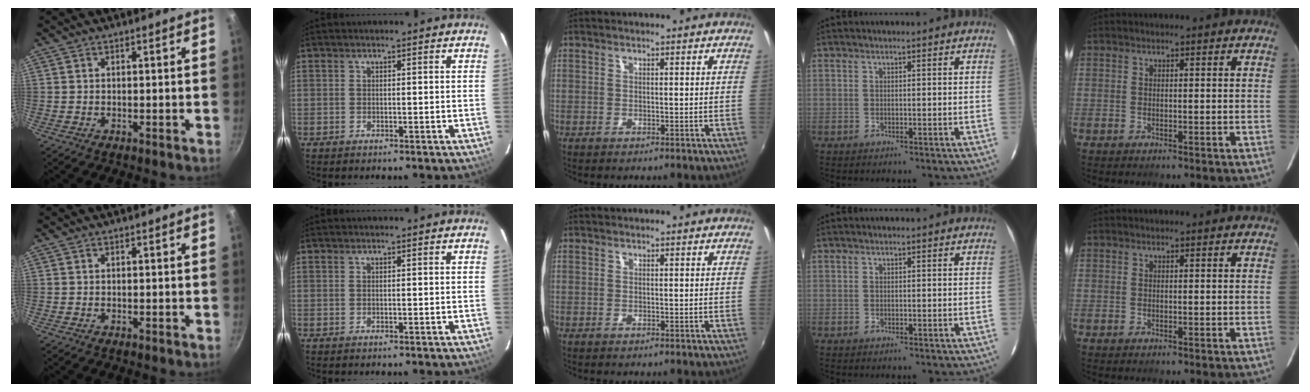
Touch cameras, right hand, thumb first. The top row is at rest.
{}